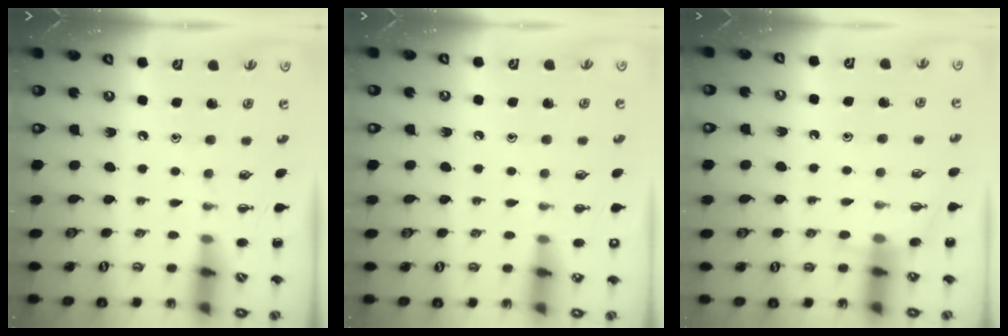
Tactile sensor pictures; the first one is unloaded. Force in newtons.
{"total": 3.7, "press": 2.5, "slide": 2.7}
{"total": 6.7, "press": 6.5, "slide": 1.6}